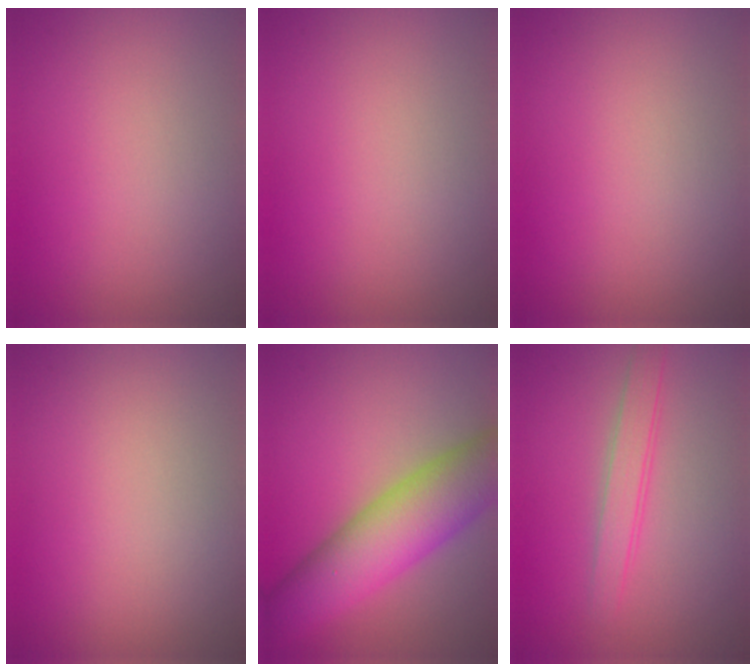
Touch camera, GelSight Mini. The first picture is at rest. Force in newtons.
{"total": 0.0}
{"total": 0.0}
{"total": 0.0}
{"total": 9.5, "press": 9.5, "slide": 0.3}
{"total": 2.4, "press": 2.4, "slide": 0.1}